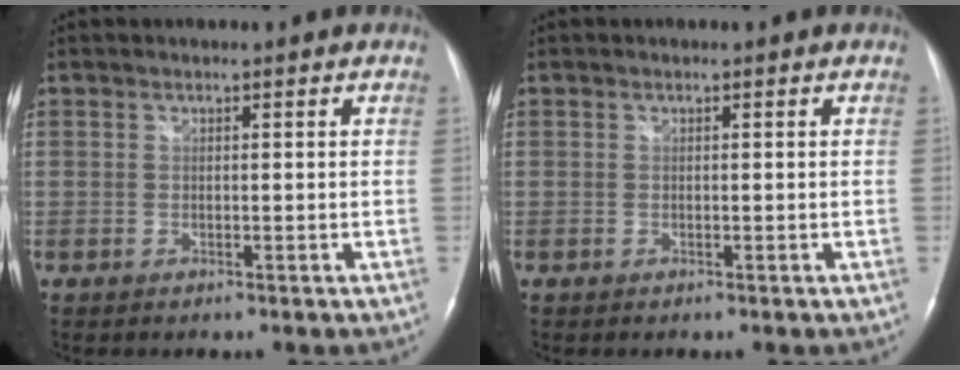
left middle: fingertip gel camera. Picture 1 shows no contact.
{"total": 0.0}